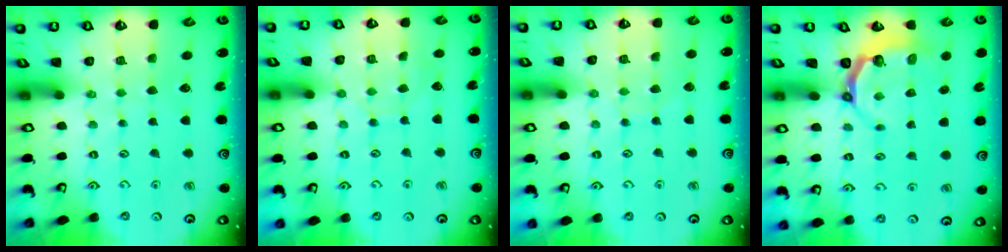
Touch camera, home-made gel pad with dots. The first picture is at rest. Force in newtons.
{"total": 6.1, "press": 6.1, "slide": 0.4}
{"total": 5.7, "press": 5.7, "slide": 0.6}
{"total": 5.2, "press": 4.3, "slide": 2.9}